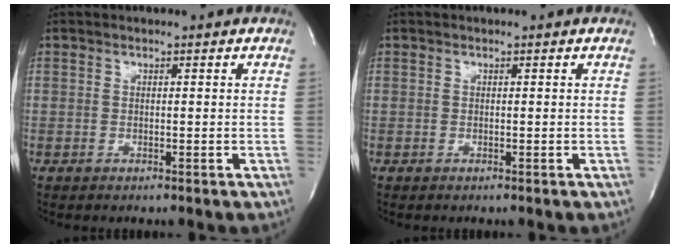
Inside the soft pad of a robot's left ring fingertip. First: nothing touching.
{"total": 0.0}